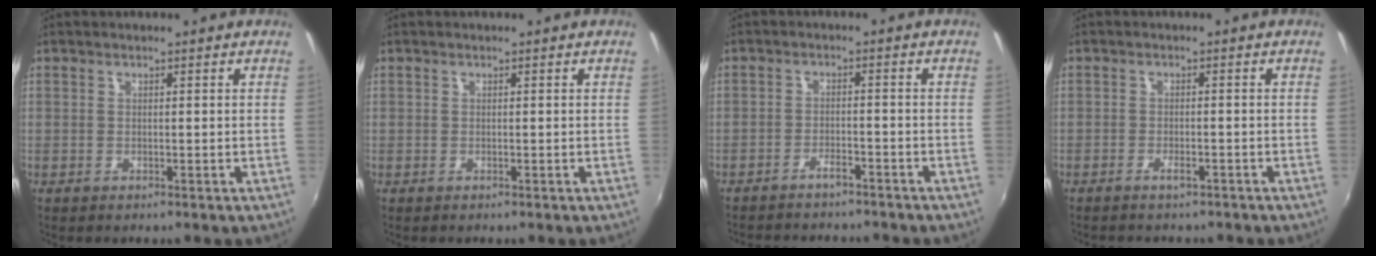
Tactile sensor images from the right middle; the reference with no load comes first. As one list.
[{"total": 0.0}, {"total": 7.8, "force": [-7.1, 2.0, 2.7], "torque": [-0.069, -0.003, -0.101]}, {"total": 2.1, "force": [-1.8, 0.6, 0.9], "torque": [-0.024, 0.002, -0.029]}]